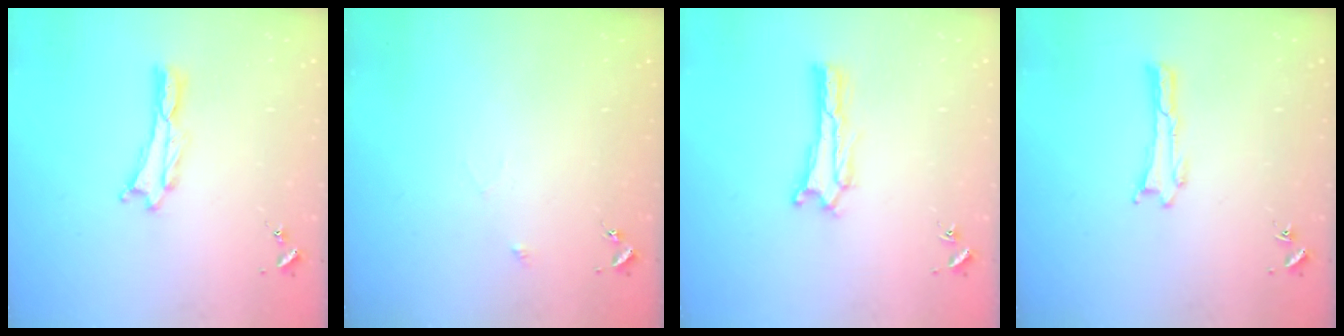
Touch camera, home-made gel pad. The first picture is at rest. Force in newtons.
{"total": 2.5, "press": 2.5, "slide": 0.2}
{"total": 0.6, "press": 0.5, "slide": 0.2}
{"total": 0.0}